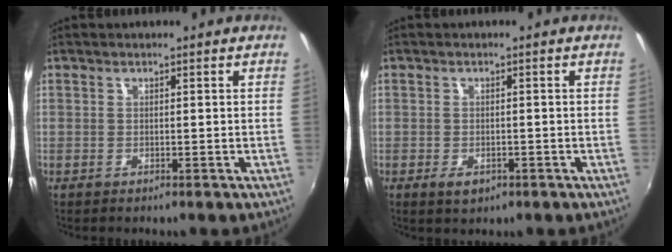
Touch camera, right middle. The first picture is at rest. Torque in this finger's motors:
{"motor_torque": [0.55, -0.26, 0.03, 0.02]}